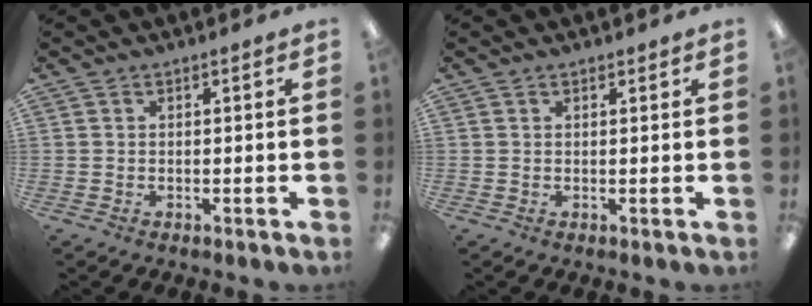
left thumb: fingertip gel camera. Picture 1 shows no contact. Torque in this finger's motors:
{"motor_torque": [-0.14, -0.02, -0.42, 0.17, 0.04]}